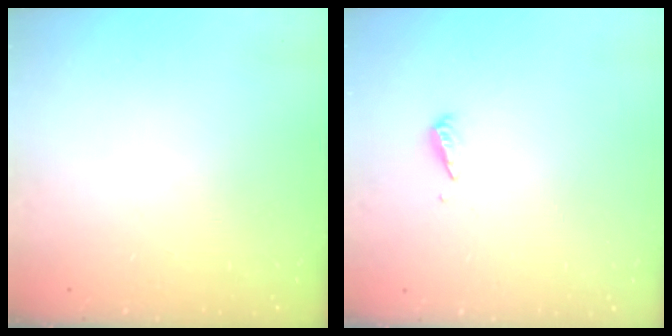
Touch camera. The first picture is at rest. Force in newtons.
{"total": 3.1, "press": 3.1, "slide": 0.3}